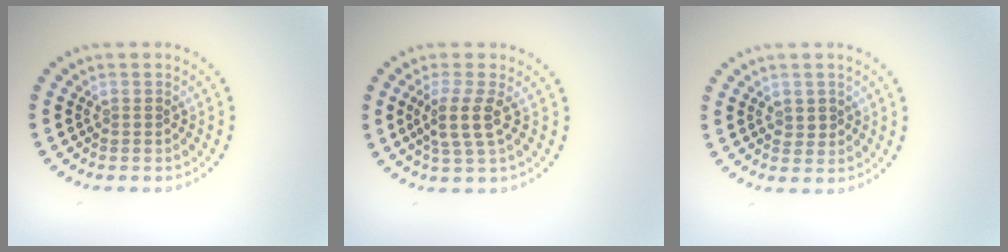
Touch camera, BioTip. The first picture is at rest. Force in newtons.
{"total": 2.8, "press": 2.3, "slide": 1.6}
{"total": 0.8, "press": 0.8, "slide": 0.2}